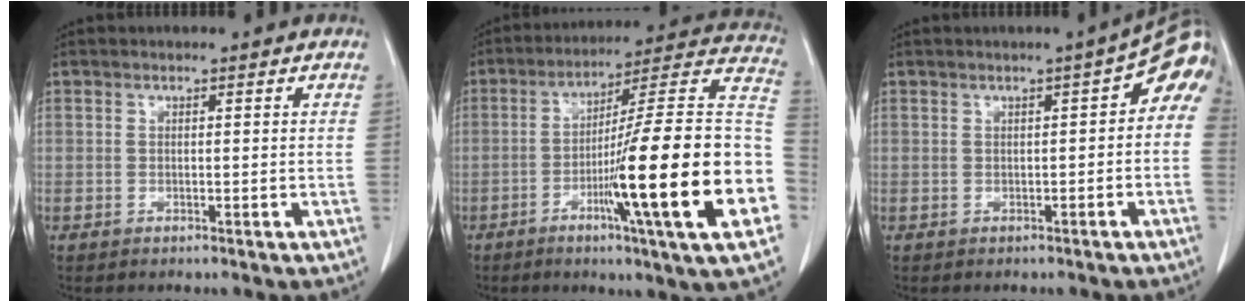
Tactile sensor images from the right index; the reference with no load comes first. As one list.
[{"total": 25.8, "force": [-6.7, -0.3, 24.9], "torque": [-0.296, -0.003, -0.117]}, {"total": 5.6, "force": [0.9, 1.7, 5.2], "torque": [-0.059, 0.024, 0.004]}]